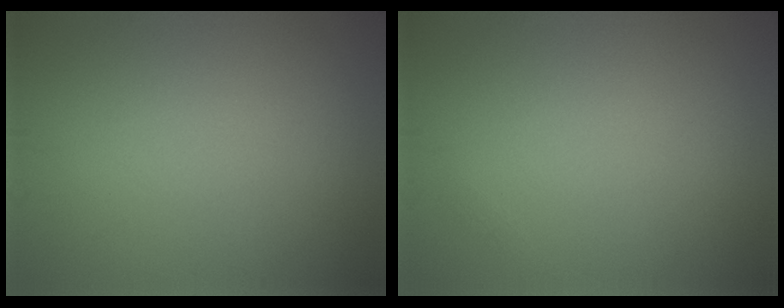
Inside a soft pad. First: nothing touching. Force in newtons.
{"total": 0.0}